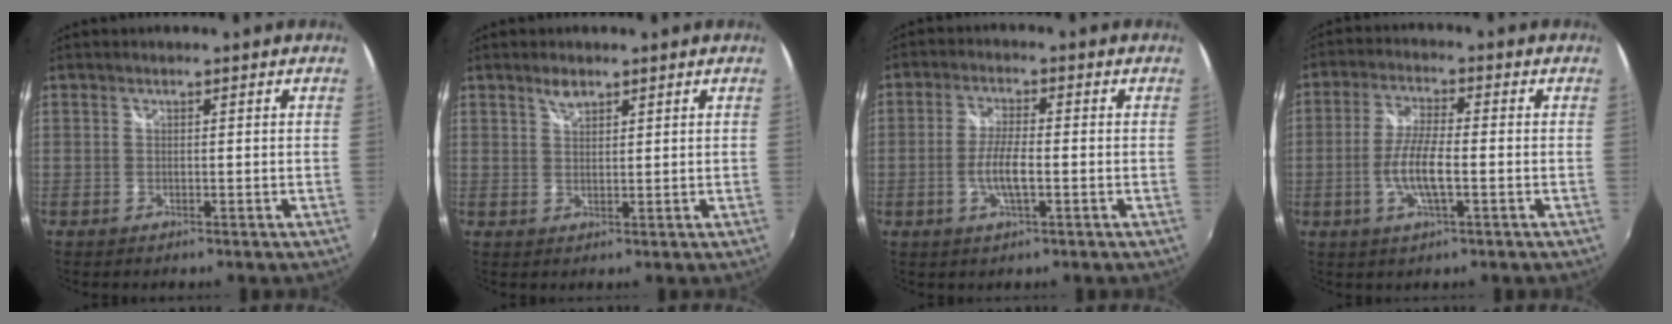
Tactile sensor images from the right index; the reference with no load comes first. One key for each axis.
{"total": 2.3, "fx": 1.7, "fy": 1.0, "fz": 1.1, "tx": -0.018, "ty": 0.003, "tz": 0.031}
{"total": 5.4, "fx": -1.5, "fy": 1.0, "fz": 5.1, "tx": -0.104, "ty": -0.002, "tz": -0.030}
{"total": 7.3, "fx": -1.9, "fy": 1.4, "fz": 6.8, "tx": -0.140, "ty": -0.002, "tz": -0.039}